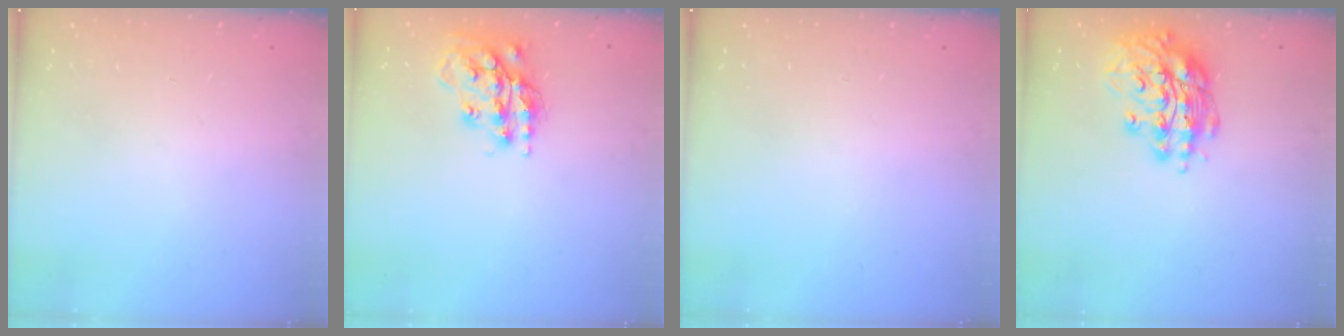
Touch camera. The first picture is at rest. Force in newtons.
{"total": 16.1, "press": 16.0, "slide": 1.3}
{"total": 0.0}
{"total": 15.2, "press": 15.2, "slide": 0.8}